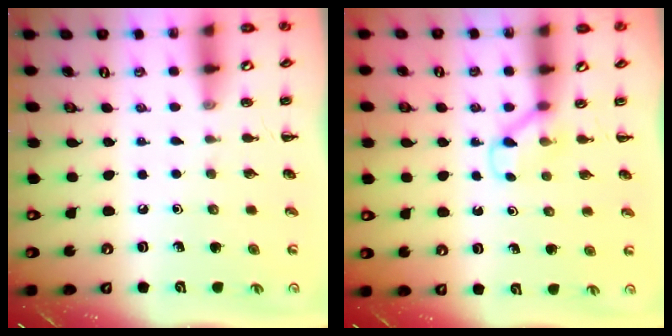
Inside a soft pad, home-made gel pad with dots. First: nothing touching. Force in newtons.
{"total": 3.7, "press": 3.5, "slide": 1.2}